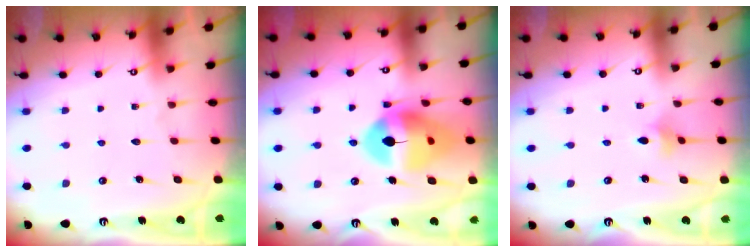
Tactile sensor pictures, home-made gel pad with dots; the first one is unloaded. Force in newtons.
{"total": 16.6, "press": 16.5, "slide": 1.9}
{"total": 3.1, "press": 3.1, "slide": 0.6}